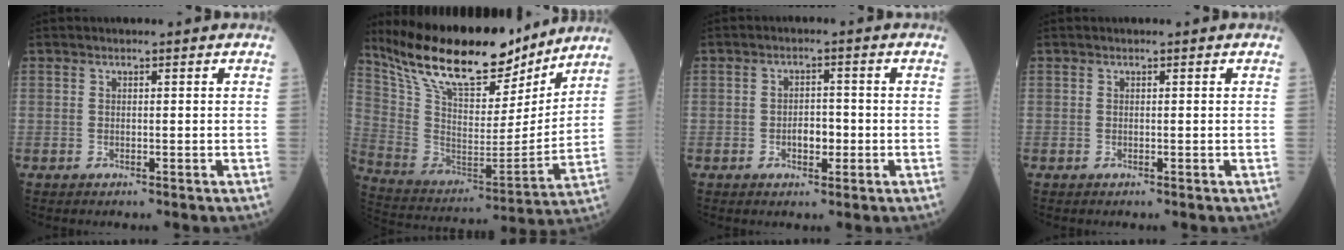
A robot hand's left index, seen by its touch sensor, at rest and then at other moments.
{"total": 22.9, "force": [19.2, 6.2, 10.9], "torque": [-0.199, -0.008, 0.323]}
{"total": 2.9, "force": [-1.0, 1.6, 2.3], "torque": [-0.030, 0.003, -0.014]}
{"total": 0.0}